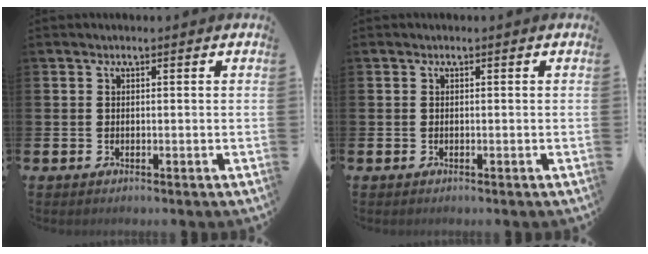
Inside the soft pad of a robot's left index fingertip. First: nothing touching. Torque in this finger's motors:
{"motor_torque": [0.00, 0.00, 0.00, 0.00]}